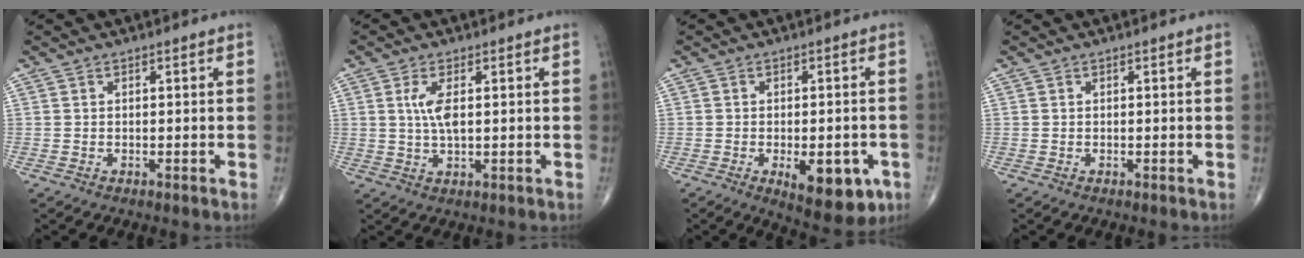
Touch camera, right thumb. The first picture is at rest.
{"total": 4.6, "force": [0.9, 1.7, 4.2], "torque": [-0.093, -0.003, 0.020]}
{"total": 11.1, "force": [-4.0, 5.0, 9.1], "torque": [-0.099, -0.001, -0.043]}
{"total": 0.0}